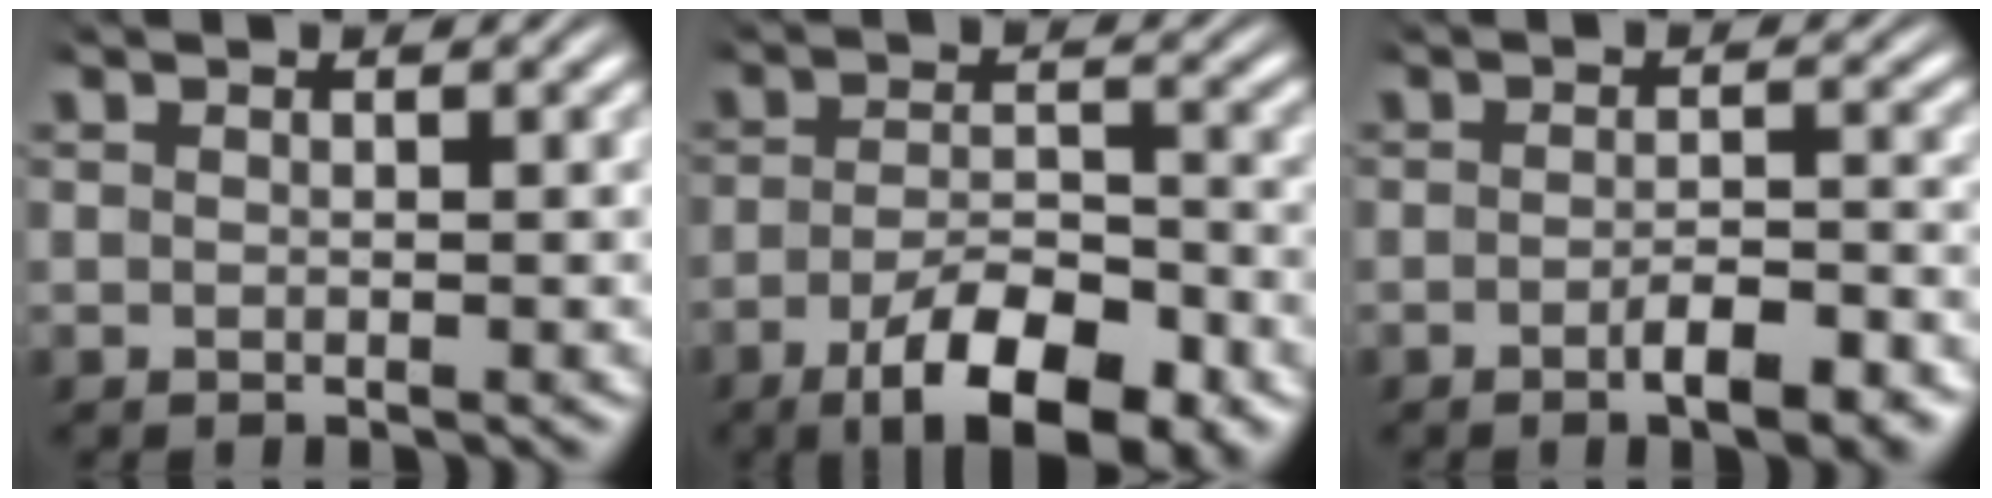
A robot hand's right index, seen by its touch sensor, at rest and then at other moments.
{"total": 9.9, "force": [-5.7, 4.2, 7.0], "torque": [-0.107, -0.026, -0.080]}
{"total": 3.6, "force": [-2.3, 1.4, 2.4], "torque": [-0.029, 0.003, -0.049]}